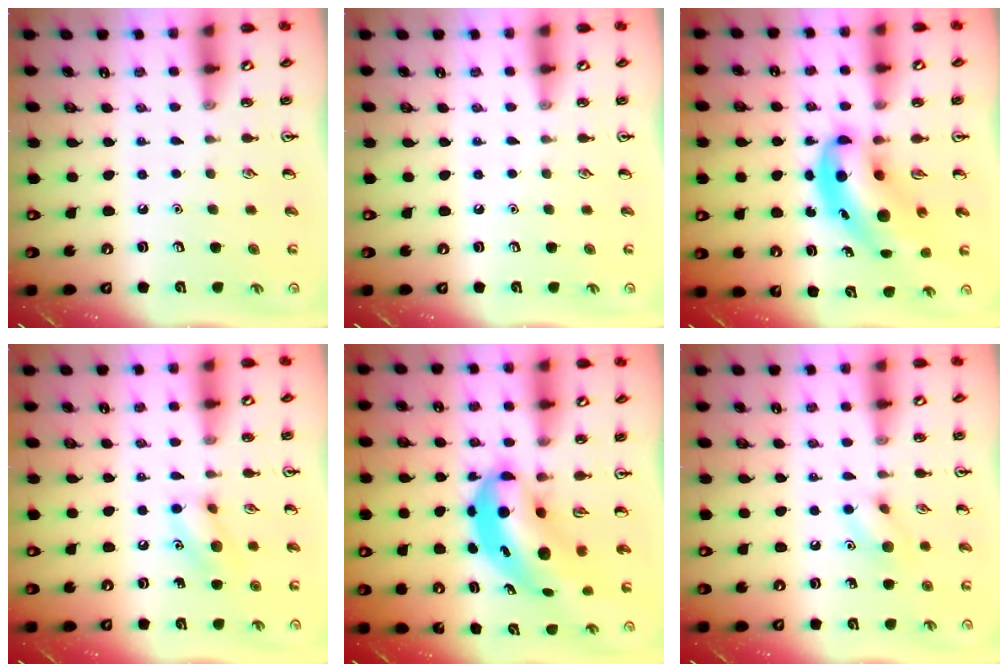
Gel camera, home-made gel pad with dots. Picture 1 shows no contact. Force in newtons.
{"total": 0.0}
{"total": 9.0, "press": 8.7, "slide": 2.4}
{"total": 9.2, "press": 9.2, "slide": 1.1}
{"total": 8.0, "press": 7.7, "slide": 2.0}
{"total": 7.5, "press": 7.4, "slide": 0.6}